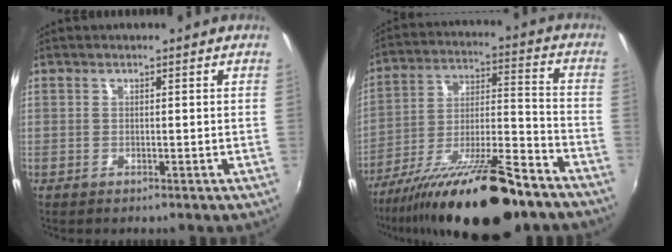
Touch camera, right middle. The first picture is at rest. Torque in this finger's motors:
{"motor_torque": [1.17, -0.97, 0.47, 0.21]}